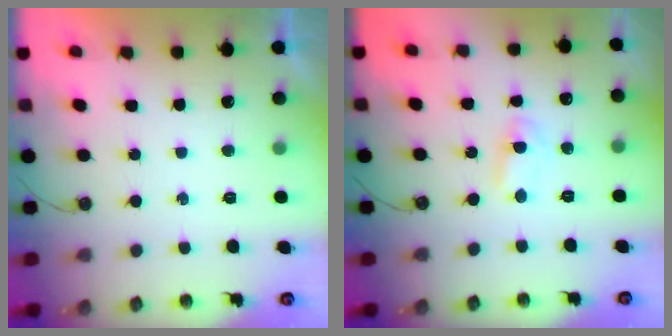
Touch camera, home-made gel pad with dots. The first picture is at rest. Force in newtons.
{"total": 1.7, "press": 1.7, "slide": 0.3}